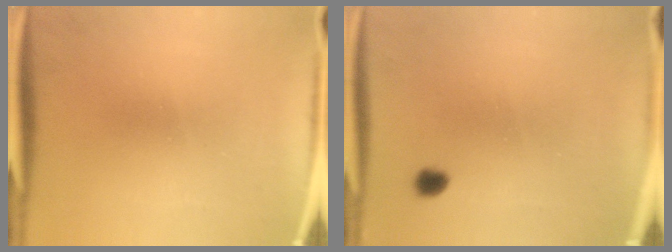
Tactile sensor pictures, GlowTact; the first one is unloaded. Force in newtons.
{"total": 1.8}